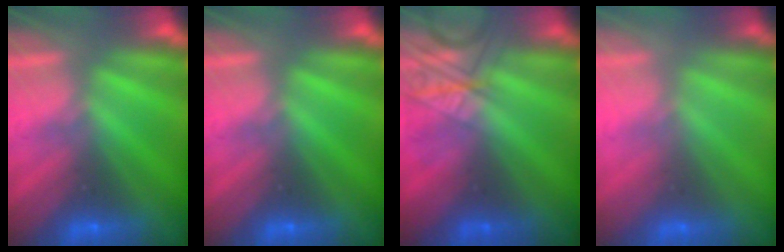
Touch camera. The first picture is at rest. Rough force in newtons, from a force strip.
{"total": 0.0}
{"total": 2.4}
{"total": 2.9}